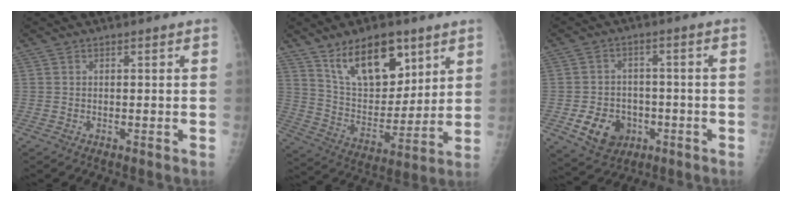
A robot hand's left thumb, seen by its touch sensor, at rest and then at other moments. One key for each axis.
{"total": 16.6, "fx": 9.9, "fy": 8.4, "fz": 10.3, "tx": -0.122, "ty": -0.058, "tz": 0.183}
{"total": 9.1, "fx": -3.2, "fy": 7.3, "fz": 4.4, "tx": -0.049, "ty": 0.017, "tz": -0.041}